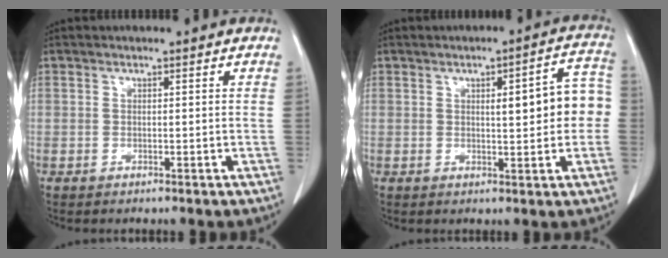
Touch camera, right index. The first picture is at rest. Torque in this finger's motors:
{"motor_torque": [0.30, -0.04, 0.16, 0.03]}